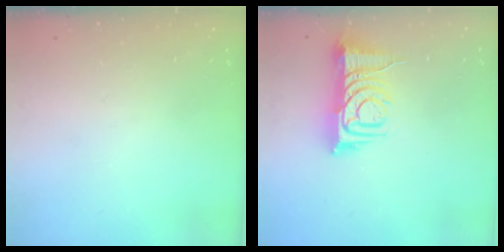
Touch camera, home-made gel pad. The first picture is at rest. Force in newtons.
{"total": 9.4, "press": 9.3, "slide": 1.2}